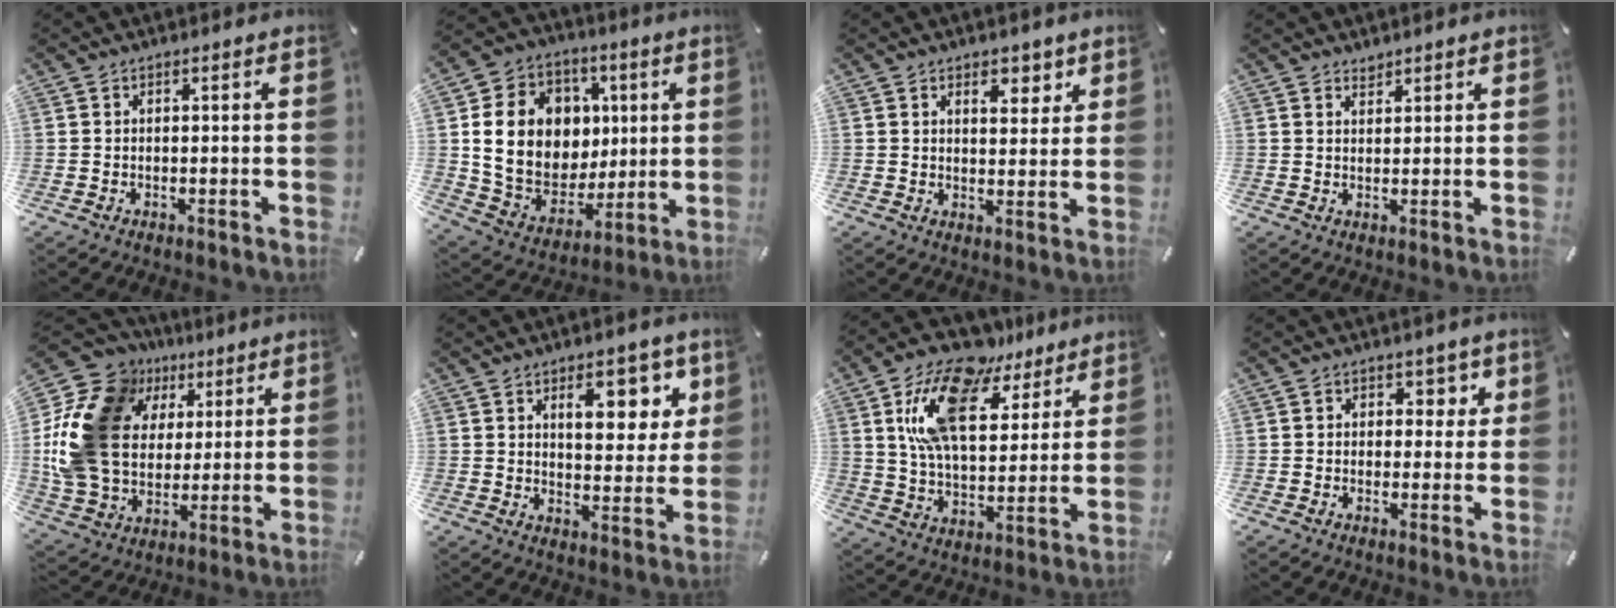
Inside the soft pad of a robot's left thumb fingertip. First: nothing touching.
{"total": 18.4, "force": [3.9, 15.6, 8.9], "torque": [-0.158, -0.016, 0.090]}
{"total": 5.1, "force": [3.1, 3.5, 2.1], "torque": [-0.007, -0.016, 0.045]}
{"total": 1.7, "force": [1.4, 0.9, 0.1], "torque": [0.005, -0.005, 0.026]}
{"total": 19.2, "force": [4.5, 16.1, 9.6], "torque": [-0.202, -0.016, 0.082]}
{"total": 11.7, "force": [5.9, 6.1, 8.1], "torque": [-0.095, -0.021, 0.094]}
{"total": 19.2, "force": [11.0, 10.5, 11.8], "torque": [-0.224, -0.038, 0.196]}
{"total": 4.3, "force": [1.3, 3.7, 1.6], "torque": [-0.002, -0.003, 0.013]}